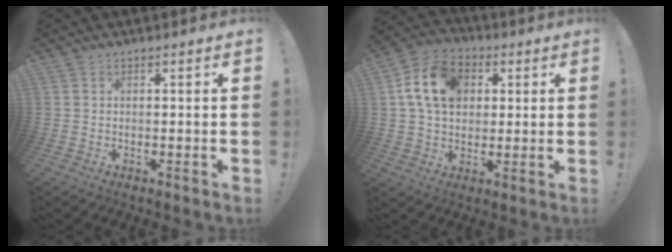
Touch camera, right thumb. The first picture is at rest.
{"total": 15.0, "force": [4.2, 11.1, 9.1], "torque": [-0.151, 0.003, 0.084]}